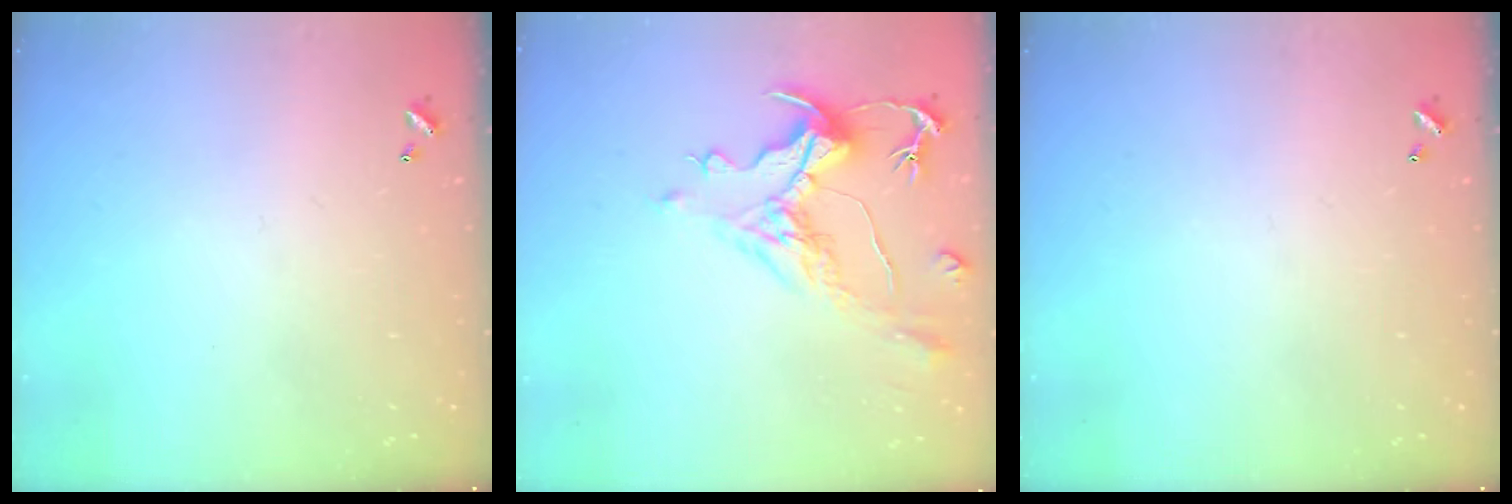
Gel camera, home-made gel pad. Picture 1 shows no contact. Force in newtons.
{"total": 1.4, "press": 0.2, "slide": 1.4}
{"total": 0.0}